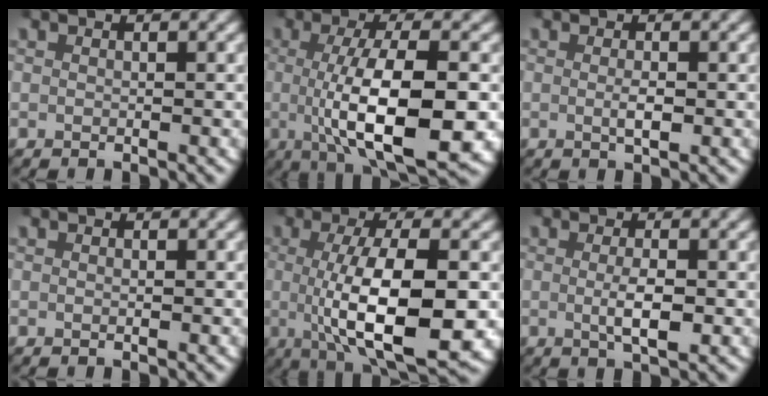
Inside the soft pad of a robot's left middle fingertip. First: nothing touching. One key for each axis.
{"total": 10.2, "fx": -1.5, "fy": 3.3, "fz": 9.5, "tx": -0.154, "ty": -0.017, "tz": -0.012}
{"total": 1.3, "fx": -0.1, "fy": 0.3, "fz": 1.3, "tx": -0.021, "ty": -0.004, "tz": 0.000}
{"total": 0.0}
{"total": 10.3, "fx": -1.3, "fy": 3.3, "fz": 9.6, "tx": -0.160, "ty": -0.019, "tz": -0.009}
{"total": 2.7, "fx": -0.3, "fy": 0.6, "fz": 2.6, "tx": -0.045, "ty": -0.007, "tz": -0.002}